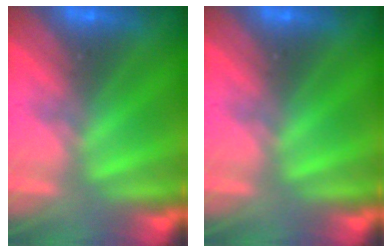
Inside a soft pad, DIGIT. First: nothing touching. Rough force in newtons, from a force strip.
{"total": 0.0}